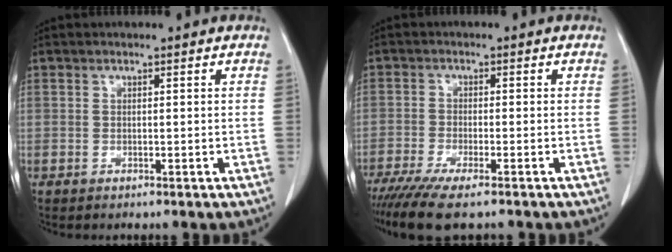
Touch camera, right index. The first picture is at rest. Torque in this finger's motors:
{"motor_torque": [1.18, -0.96, 0.54, 0.14]}